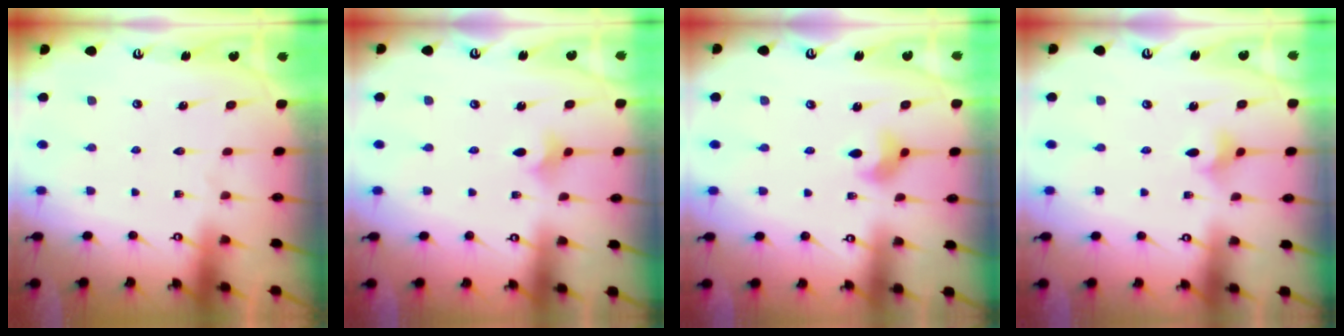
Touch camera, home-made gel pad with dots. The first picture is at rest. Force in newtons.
{"total": 3.3, "press": 3.2, "slide": 0.7}
{"total": 6.9, "press": 6.7, "slide": 1.9}
{"total": 3.3, "press": 3.2, "slide": 0.6}